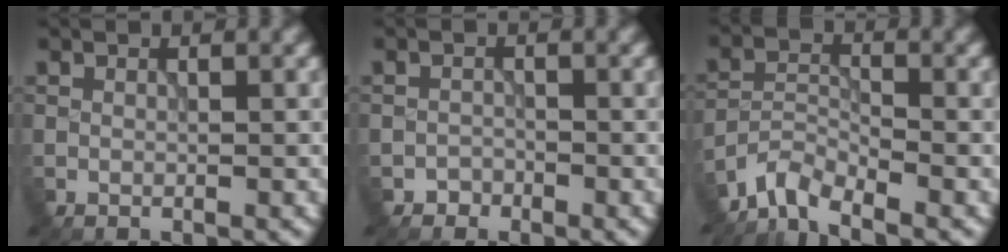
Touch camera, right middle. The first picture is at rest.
{"total": 1.1, "force": [-0.8, 0.6, -0.2], "torque": [0.010, -0.001, -0.016]}
{"total": 3.3, "force": [-3.1, 0.6, 0.9], "torque": [-0.015, -0.001, -0.073]}